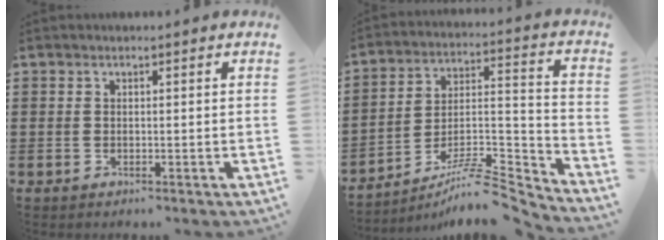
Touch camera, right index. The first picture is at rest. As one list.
[{"total": 7.7, "force": [-6.5, 1.6, 3.9], "torque": [-0.055, 0.010, -0.125]}]